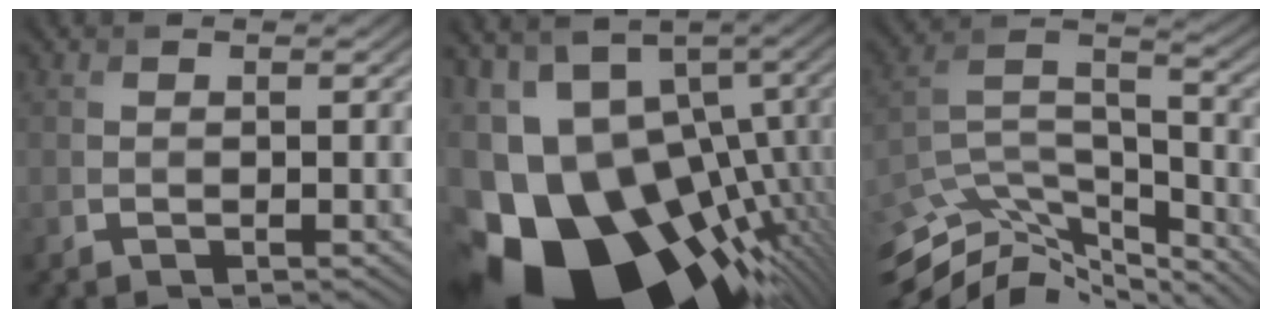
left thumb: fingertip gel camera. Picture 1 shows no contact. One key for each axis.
{"total": 20.0, "fx": -8.0, "fy": 12.6, "fz": 13.2, "tx": -0.226, "ty": -0.024, "tz": -0.105}
{"total": 12.3, "fx": -10.4, "fy": 4.1, "fz": 5.0, "tx": -0.118, "ty": -0.002, "tz": -0.183}